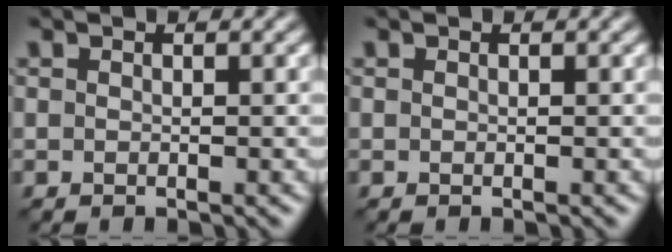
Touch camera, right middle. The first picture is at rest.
{"total": 0.0}